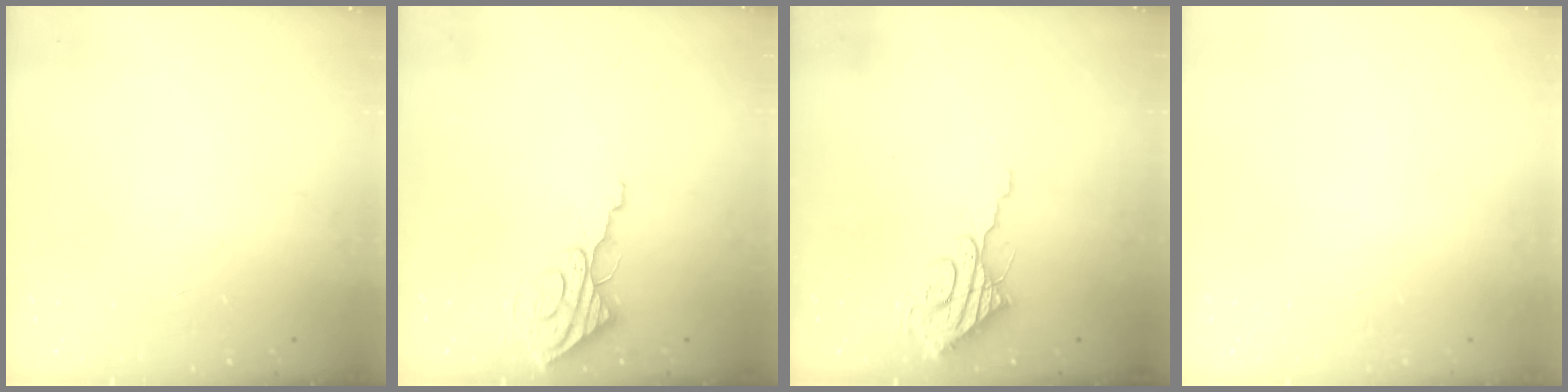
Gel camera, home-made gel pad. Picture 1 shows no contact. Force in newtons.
{"total": 8.9, "press": 8.9, "slide": 1.0}
{"total": 10.3, "press": 10.3, "slide": 0.9}
{"total": 0.0}